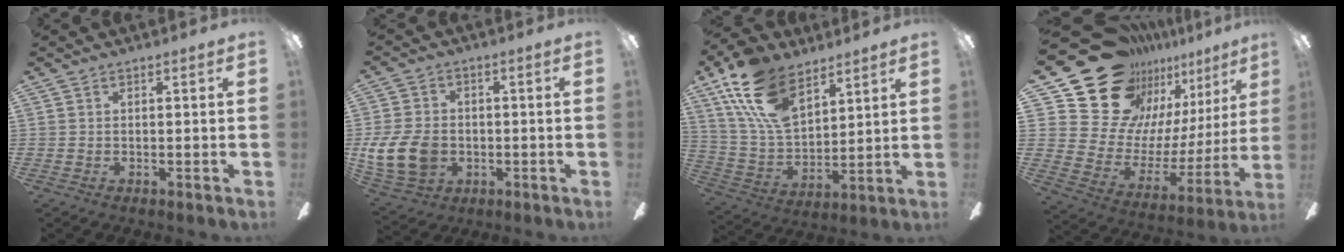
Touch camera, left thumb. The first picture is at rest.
{"total": 13.3, "force": [-2.4, 10.0, 8.4], "torque": [-0.190, 0.017, -0.041]}
{"total": 19.3, "force": [11.4, 10.4, 11.7], "torque": [-0.253, -0.044, 0.209]}
{"total": 25.4, "force": [18.0, 14.7, 10.1], "torque": [-0.192, -0.134, 0.352]}